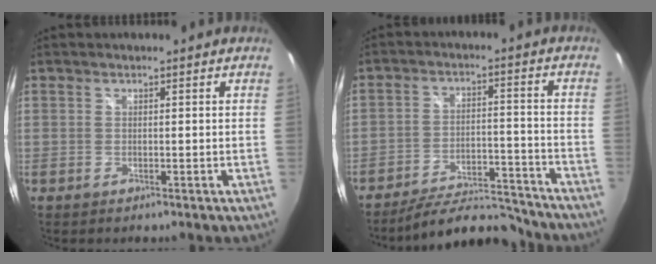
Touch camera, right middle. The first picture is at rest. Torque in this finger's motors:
{"motor_torque": [-0.51, -1.63, -0.35, -0.13]}